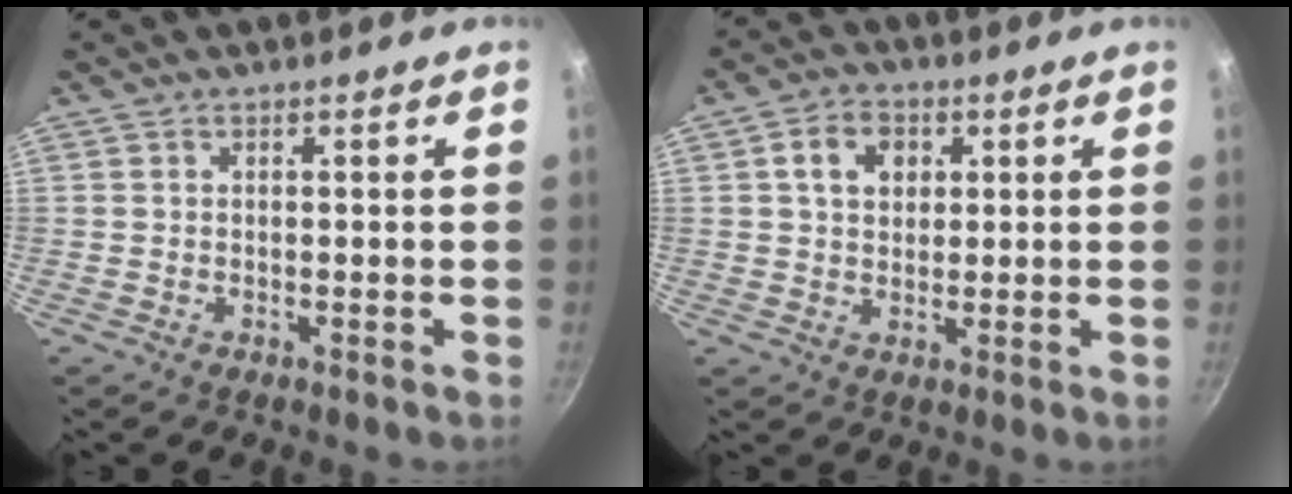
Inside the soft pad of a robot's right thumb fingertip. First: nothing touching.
{"total": 6.5, "force": [1.9, 5.0, 3.6], "torque": [-0.039, 0.004, 0.027]}